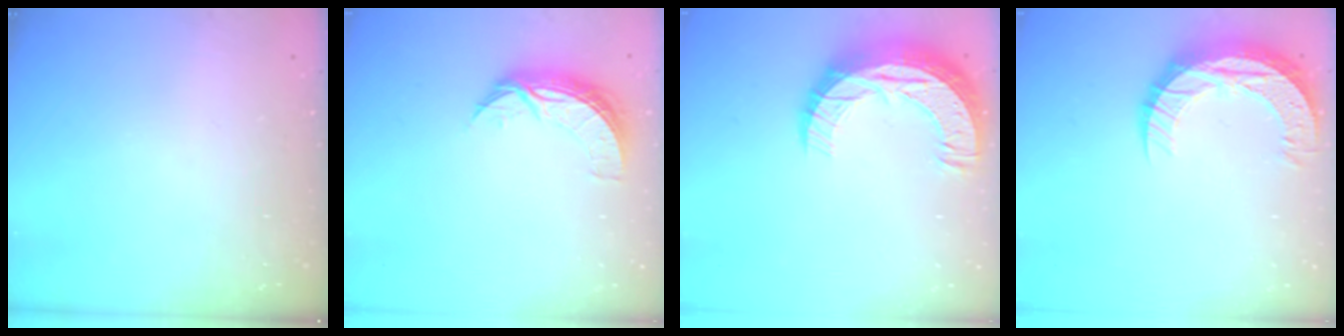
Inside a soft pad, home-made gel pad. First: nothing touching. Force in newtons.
{"total": 7.9, "press": 7.9, "slide": 0.3}
{"total": 16.4, "press": 16.4, "slide": 1.0}
{"total": 12.7, "press": 12.7, "slide": 0.9}